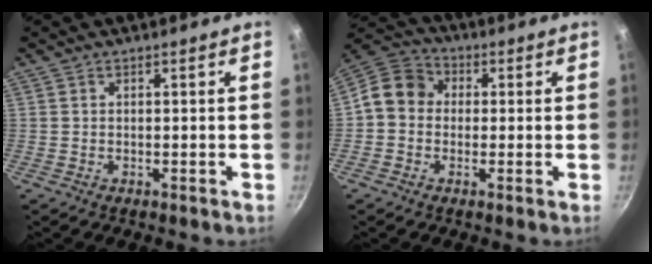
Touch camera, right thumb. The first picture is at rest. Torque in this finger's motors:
{"motor_torque": [0.97, 1.23, 0.51, -0.88, 0.03]}